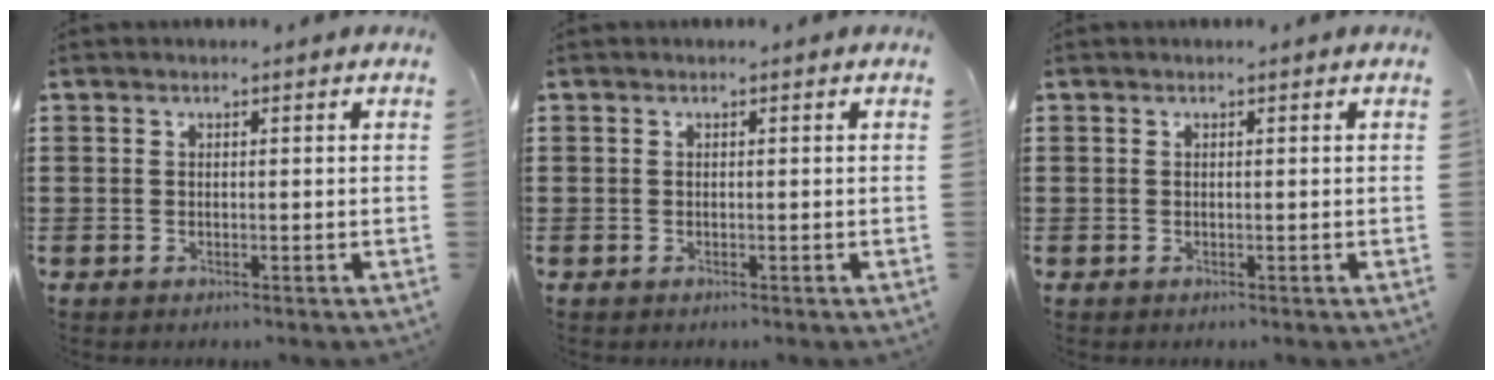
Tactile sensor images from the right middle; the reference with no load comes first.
{"total": 0.0}
{"total": 0.0}